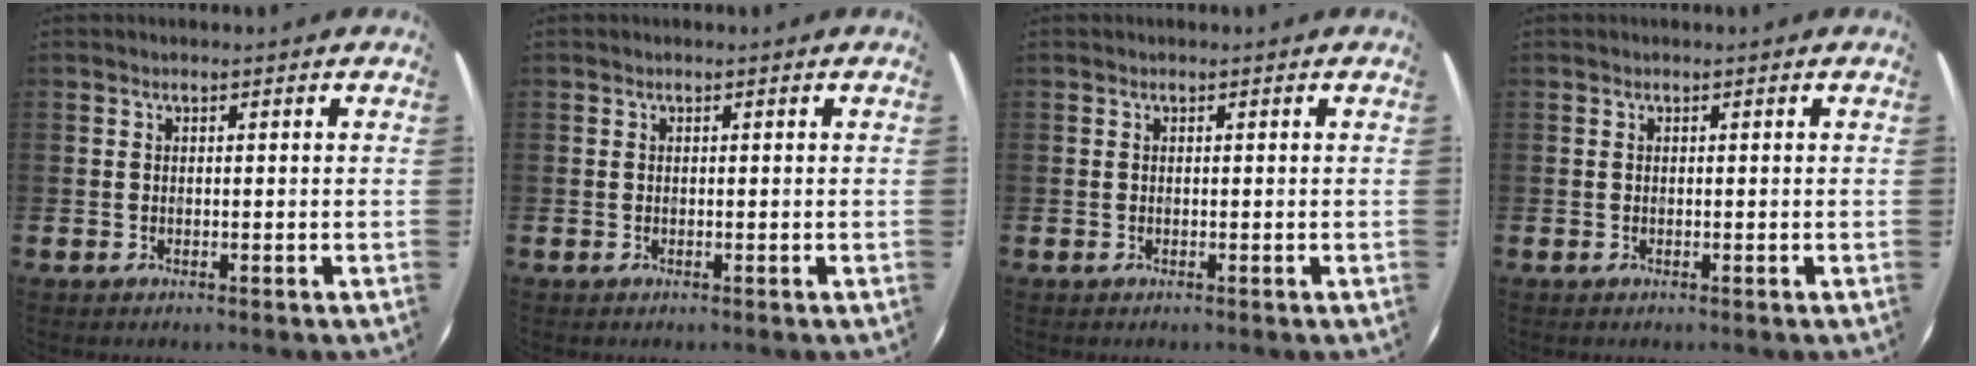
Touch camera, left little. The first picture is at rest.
{"total": 0.0}
{"total": 0.0}
{"total": 0.0}